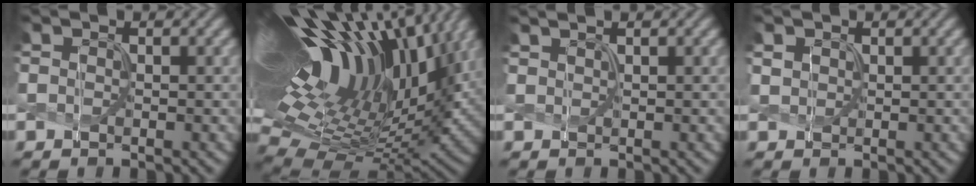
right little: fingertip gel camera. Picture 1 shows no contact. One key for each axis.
{"total": 20.0, "fx": 7.6, "fy": 9.2, "fz": 16.1, "tx": -0.281, "ty": 0.049, "tz": 0.118}
{"total": 1.2, "fx": 1.0, "fy": 0.2, "fz": 0.6, "tx": -0.006, "ty": -0.005, "tz": 0.011}
{"total": 0.9, "fx": 0.6, "fy": 0.7, "fz": 0.2, "tx": -0.008, "ty": 0.000, "tz": 0.015}